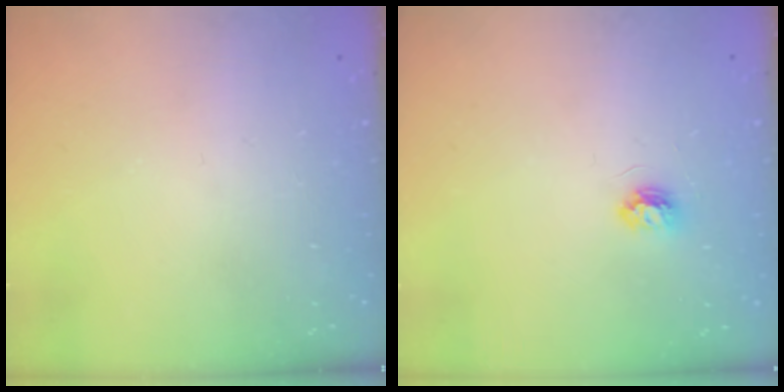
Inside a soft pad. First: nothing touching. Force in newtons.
{"total": 3.7, "press": 3.7, "slide": 0.5}